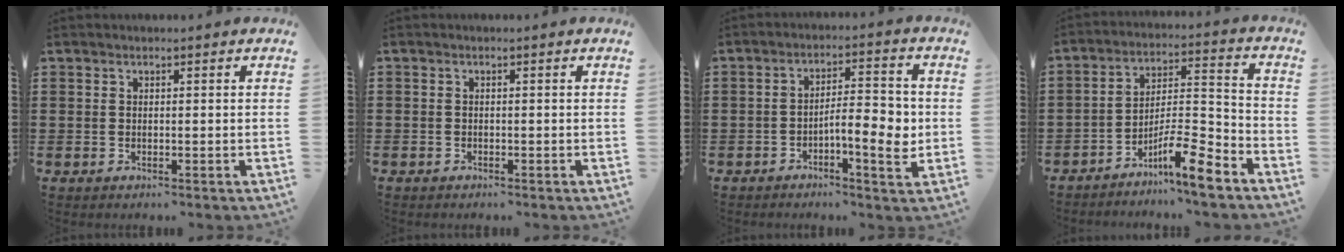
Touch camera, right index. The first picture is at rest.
{"total": 0.7, "force": [-0.6, 0.3, 0.1], "torque": [-0.004, 0.000, -0.013]}
{"total": 7.0, "force": [-1.6, 2.1, 6.5], "torque": [-0.088, -0.002, -0.034]}
{"total": 9.7, "force": [-7.2, 1.5, 6.3], "torque": [-0.112, 0.009, -0.134]}